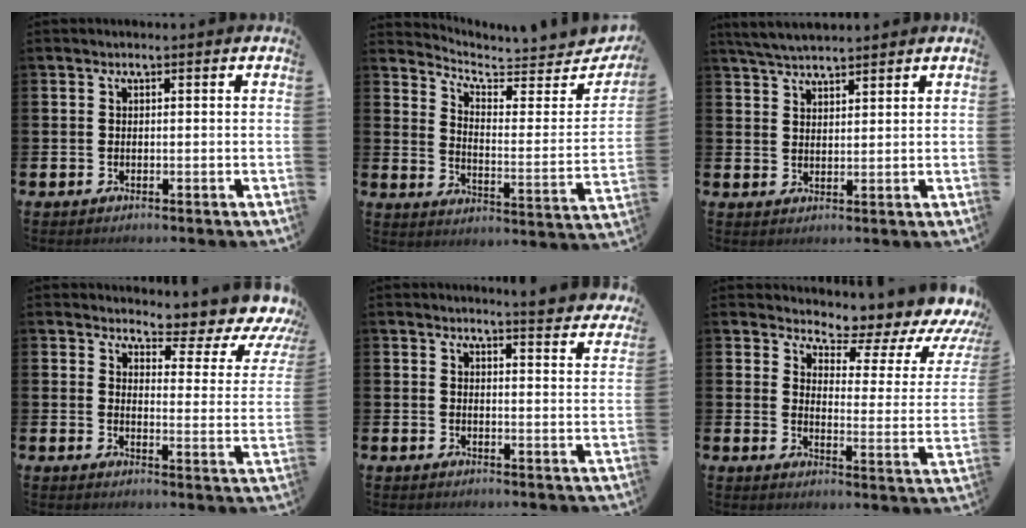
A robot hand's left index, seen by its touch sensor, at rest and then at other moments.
{"total": 5.0, "force": [4.7, 1.3, 1.2], "torque": [-0.033, -0.056, 0.072]}
{"total": 4.4, "force": [4.2, 0.6, 1.0], "torque": [-0.026, -0.016, 0.076]}
{"total": 4.3, "force": [3.7, 1.3, 1.6], "torque": [-0.025, -0.048, 0.050]}
{"total": 4.4, "force": [4.4, -0.3, 0.4], "torque": [-0.001, -0.033, 0.075]}
{"total": 5.6, "force": [5.2, 1.3, 1.6], "torque": [-0.034, -0.053, 0.078]}